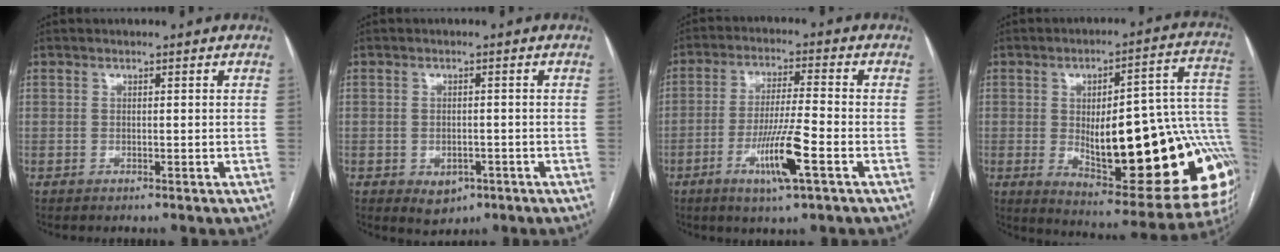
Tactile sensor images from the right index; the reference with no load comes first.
{"total": 3.5, "force": [-1.5, 2.6, 1.7], "torque": [-0.018, 0.000, -0.008]}
{"total": 9.6, "force": [-4.0, 0.1, 8.8], "torque": [-0.166, -0.013, -0.072]}
{"total": 29.7, "force": [-4.0, 8.4, 28.2], "torque": [-0.286, 0.020, -0.038]}